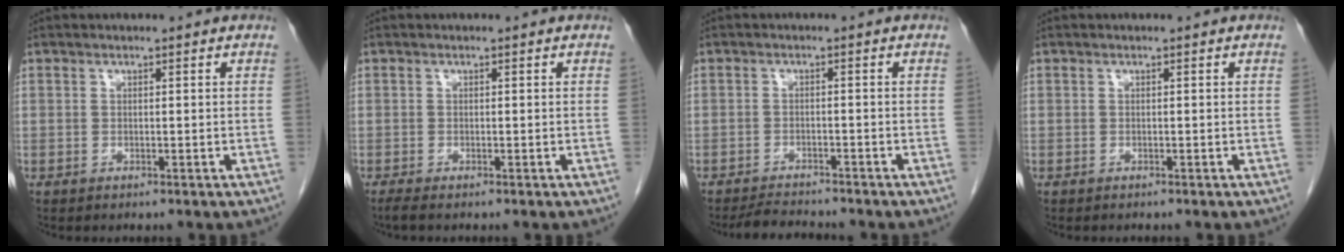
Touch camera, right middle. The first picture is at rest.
{"total": 1.0, "force": [-0.8, -0.1, 0.6], "torque": [-0.016, -0.005, -0.015]}
{"total": 3.9, "force": [-3.8, 0.0, 0.8], "torque": [-0.018, -0.019, -0.064]}
{"total": 0.0}